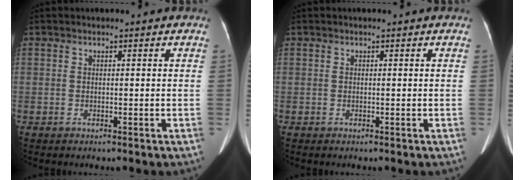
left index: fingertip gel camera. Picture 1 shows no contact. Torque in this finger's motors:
{"motor_torque": [0.05, 0.05, 0.00, 0.01]}